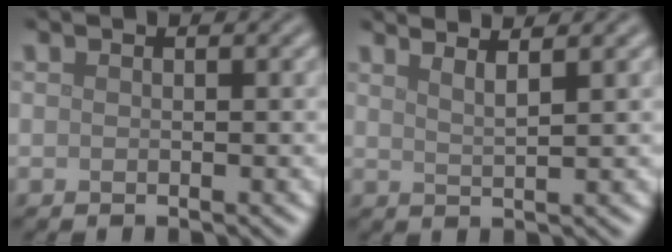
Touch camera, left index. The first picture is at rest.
{"total": 3.3, "force": [2.4, 0.9, 2.0], "torque": [-0.009, 0.015, 0.013]}